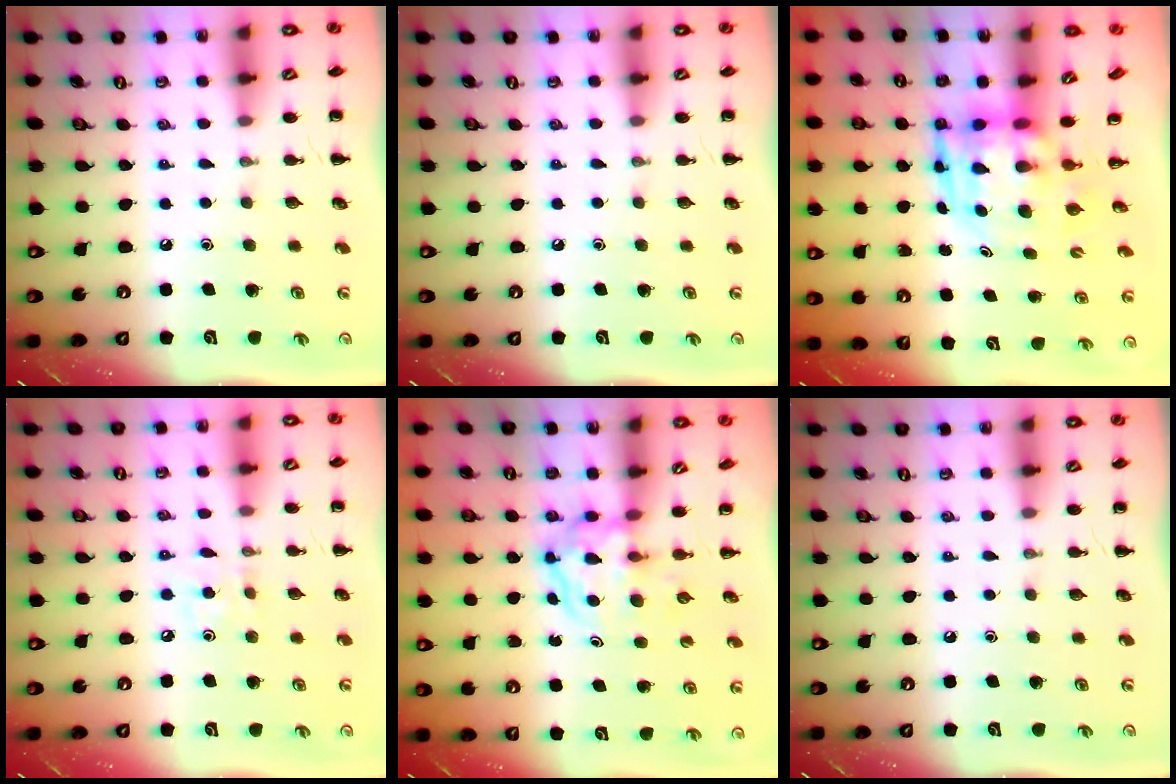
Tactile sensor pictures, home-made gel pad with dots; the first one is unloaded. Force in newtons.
{"total": 0.0}
{"total": 5.3, "press": 5.1, "slide": 1.4}
{"total": 4.2, "press": 4.2, "slide": 0.7}
{"total": 3.8, "press": 3.7, "slide": 0.4}
{"total": 0.0}